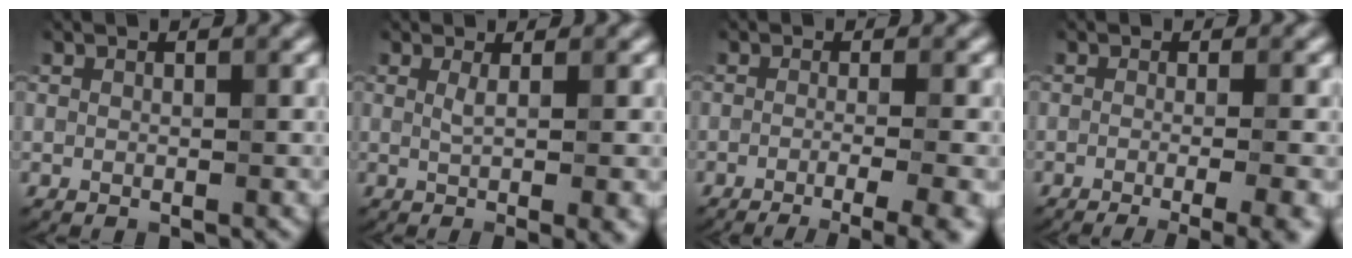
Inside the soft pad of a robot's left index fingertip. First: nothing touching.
{"total": 3.4, "force": [0.4, 0.9, 3.3], "torque": [-0.039, -0.004, 0.003]}
{"total": 6.5, "force": [-3.3, 2.0, 5.3], "torque": [-0.046, -0.004, -0.042]}
{"total": 7.5, "force": [-2.7, 2.9, 6.4], "torque": [-0.041, -0.002, -0.028]}